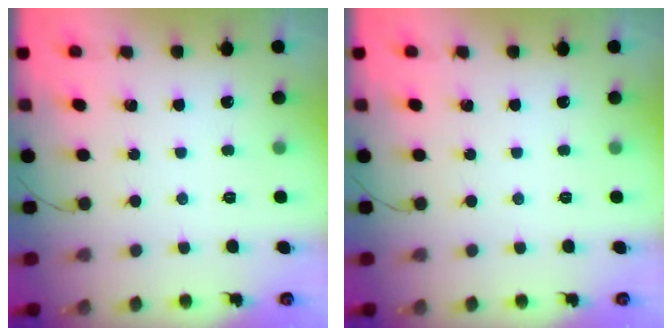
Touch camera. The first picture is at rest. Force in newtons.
{"total": 0.0}